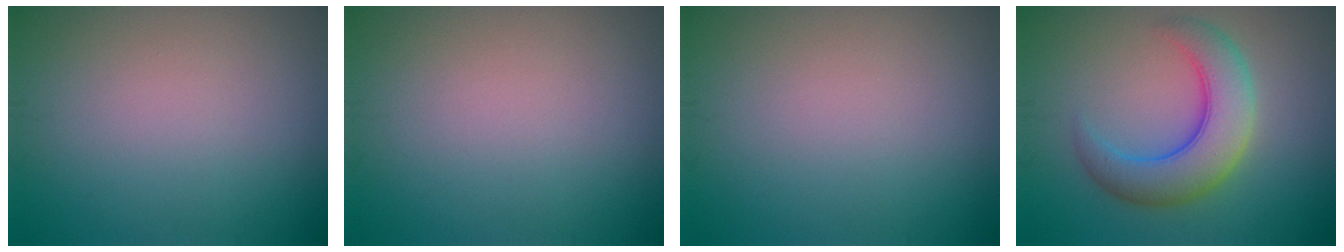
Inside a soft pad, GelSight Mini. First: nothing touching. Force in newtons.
{"total": 0.0}
{"total": 0.0}
{"total": 6.2, "press": 6.2, "slide": 0.2}